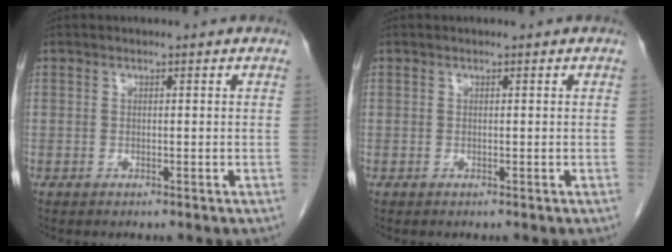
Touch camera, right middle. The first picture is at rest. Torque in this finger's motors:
{"motor_torque": [-0.01, 0.00, 0.00, 0.00]}